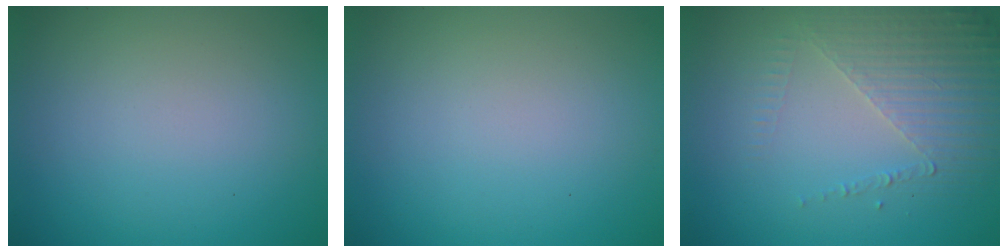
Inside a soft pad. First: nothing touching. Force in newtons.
{"total": 0.0}
{"total": 5.2, "press": 3.1, "slide": 4.2}